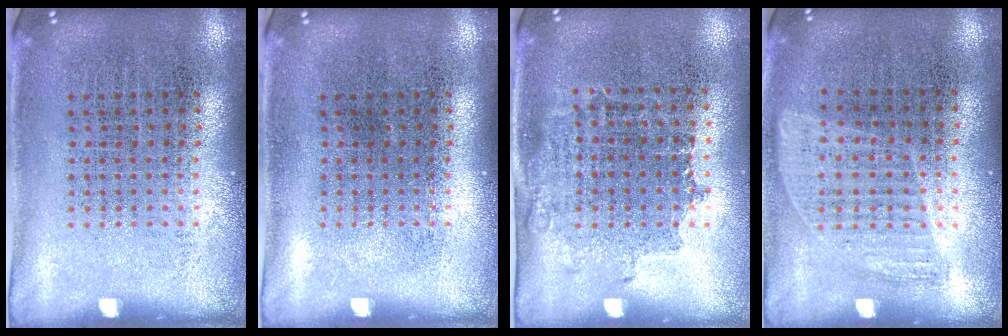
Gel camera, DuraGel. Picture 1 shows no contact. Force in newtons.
{"total": 0.0}
{"total": 1.0, "press": 0.9, "slide": 0.6}
{"total": 0.9, "press": 0.8, "slide": 0.4}